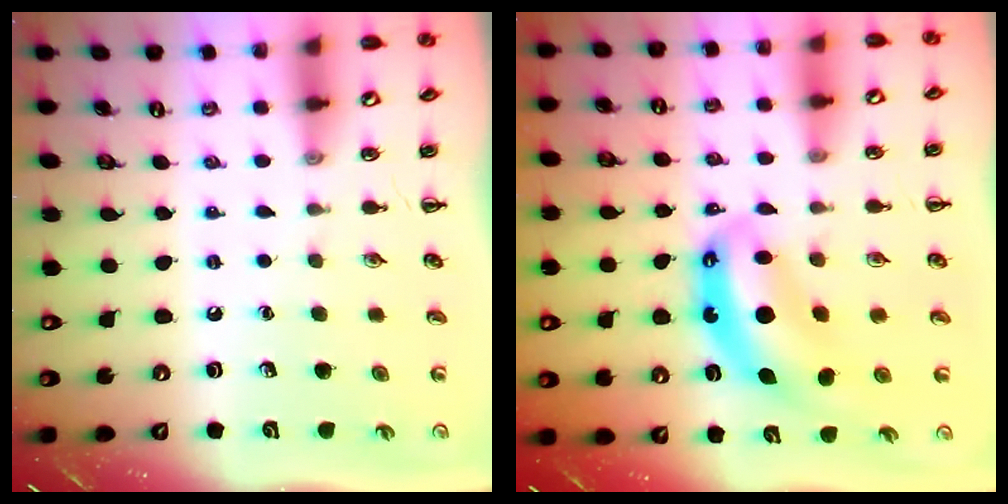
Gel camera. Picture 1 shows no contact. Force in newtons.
{"total": 8.6, "press": 8.3, "slide": 2.2}